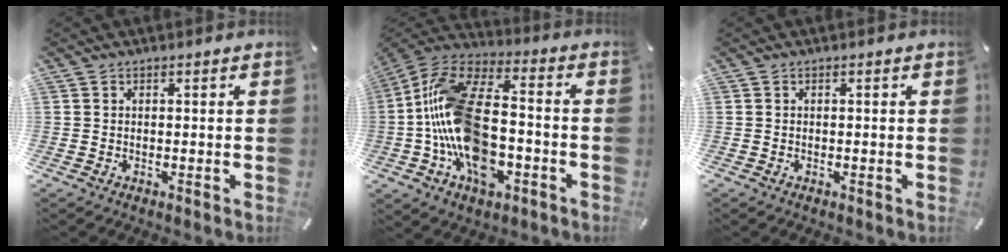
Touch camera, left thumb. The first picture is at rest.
{"total": 20.2, "force": [-5.2, 12.0, 15.4], "torque": [-0.318, 0.030, -0.087]}
{"total": 0.0}